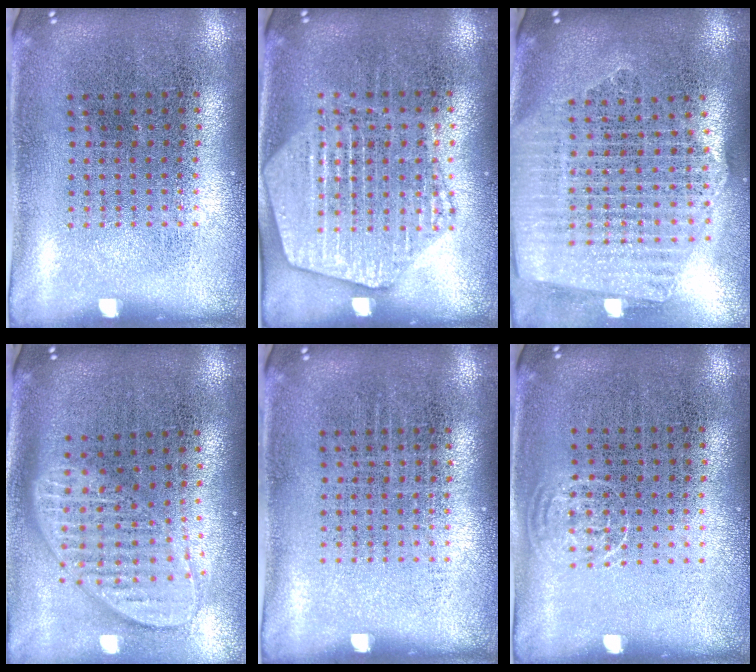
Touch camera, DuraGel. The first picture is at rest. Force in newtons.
{"total": 1.8, "press": 1.8, "slide": 0.2}
{"total": 2.5, "press": 2.2, "slide": 1.2}
{"total": 2.0, "press": 1.5, "slide": 1.2}
{"total": 0.0}
{"total": 0.6, "press": 0.4, "slide": 0.4}